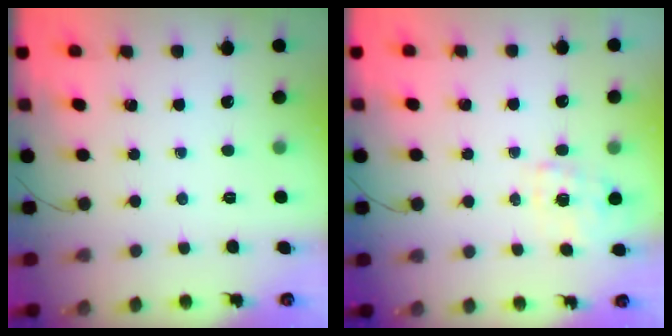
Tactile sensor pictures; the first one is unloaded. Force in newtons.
{"total": 3.3, "press": 3.2, "slide": 0.7}